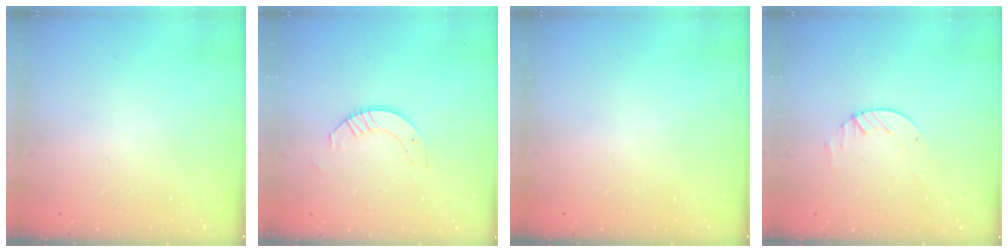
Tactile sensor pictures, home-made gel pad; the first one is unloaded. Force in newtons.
{"total": 5.8, "press": 5.8, "slide": 0.4}
{"total": 0.0}
{"total": 2.0, "press": 2.0, "slide": 0.2}